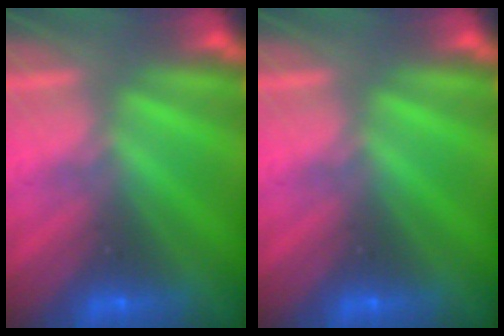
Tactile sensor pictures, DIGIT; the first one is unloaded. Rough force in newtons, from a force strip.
{"total": 0.0}